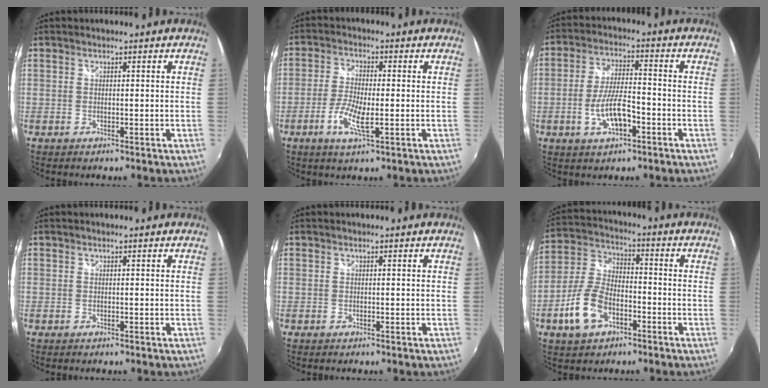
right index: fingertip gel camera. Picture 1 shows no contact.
{"total": 6.4, "force": [-2.2, 1.4, 5.8], "torque": [-0.126, -0.008, -0.043]}
{"total": 8.5, "force": [-3.4, 2.8, 7.3], "torque": [-0.146, -0.003, -0.058]}
{"total": 0.0}
{"total": 0.0}
{"total": 11.0, "force": [-5.1, 6.1, 7.6], "torque": [-0.172, 0.006, -0.096]}